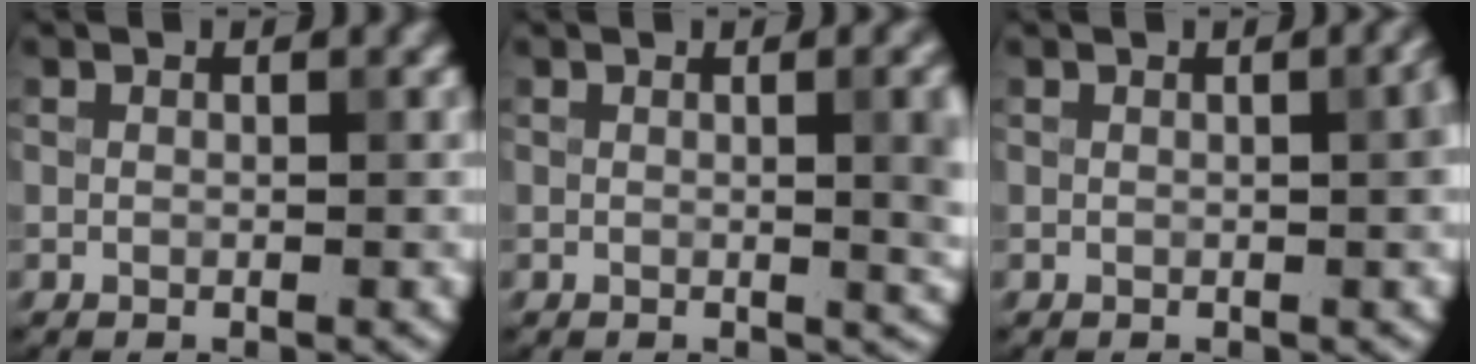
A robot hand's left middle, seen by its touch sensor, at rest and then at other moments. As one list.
[{"total": 4.6, "force": [0.3, 1.5, 4.3], "torque": [-0.042, 0.007, 0.001]}, {"total": 2.4, "force": [0.2, 0.8, 2.3], "torque": [-0.019, 0.008, 0.000]}]